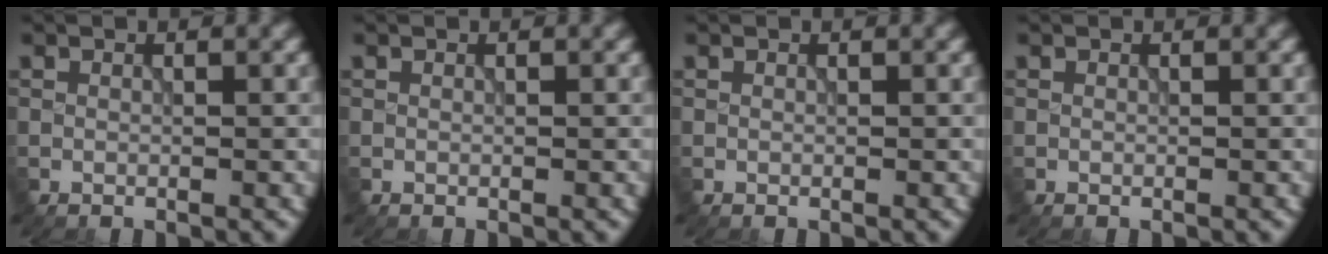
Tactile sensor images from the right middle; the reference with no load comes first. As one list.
[{"total": 0.0}, {"total": 0.0}, {"total": 0.0}]